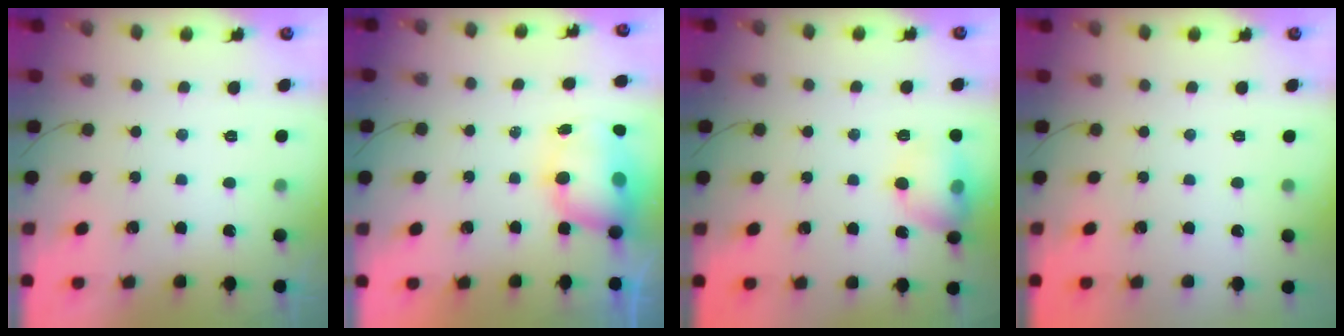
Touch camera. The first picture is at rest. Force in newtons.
{"total": 10.0, "press": 9.6, "slide": 2.7}
{"total": 11.7, "press": 11.5, "slide": 1.9}
{"total": 0.0}